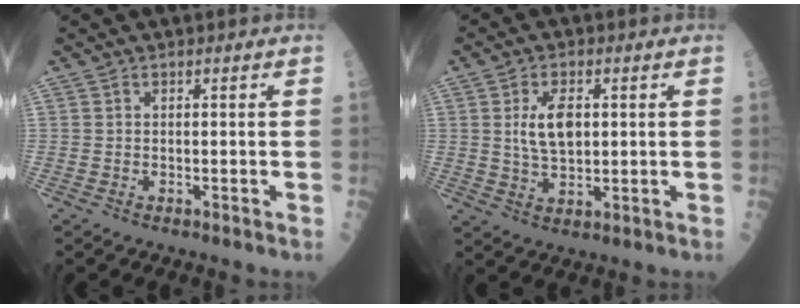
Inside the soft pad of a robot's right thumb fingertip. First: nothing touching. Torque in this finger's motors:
{"motor_torque": [0.00, 0.00, 0.12, 0.06, 0.04]}